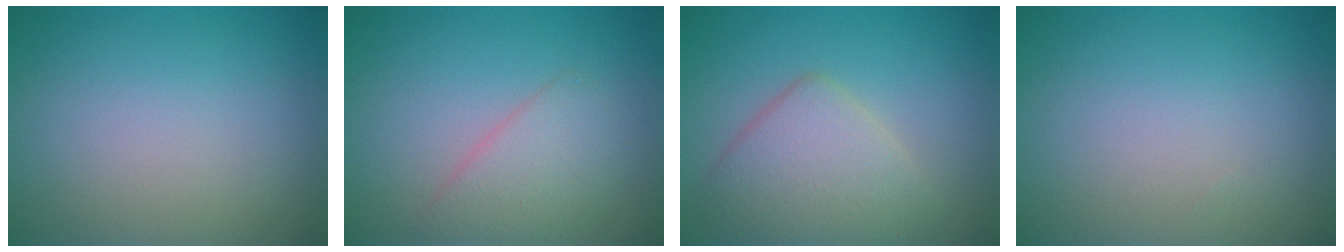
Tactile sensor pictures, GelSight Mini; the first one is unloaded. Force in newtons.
{"total": 2.6, "press": 2.6, "slide": 0.1}
{"total": 4.8, "press": 4.8, "slide": 0.3}
{"total": 0.0}